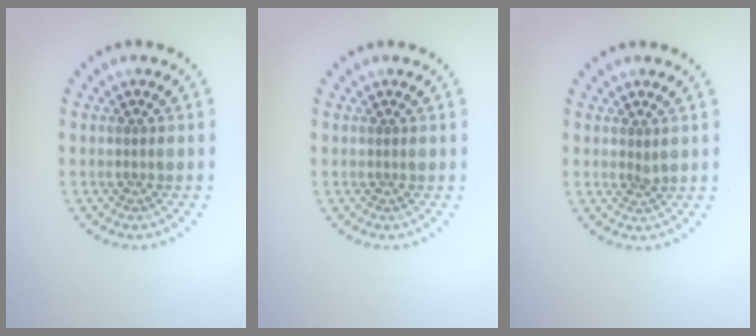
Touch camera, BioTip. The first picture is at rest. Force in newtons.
{"total": 0.0}
{"total": 0.6, "press": 0.5, "slide": 0.4}